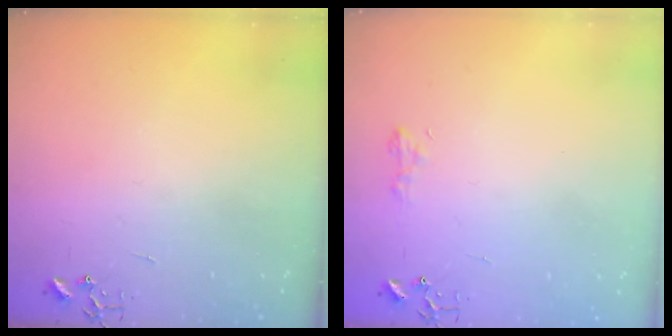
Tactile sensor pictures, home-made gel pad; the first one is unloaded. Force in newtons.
{"total": 5.6, "press": 5.6, "slide": 0.6}